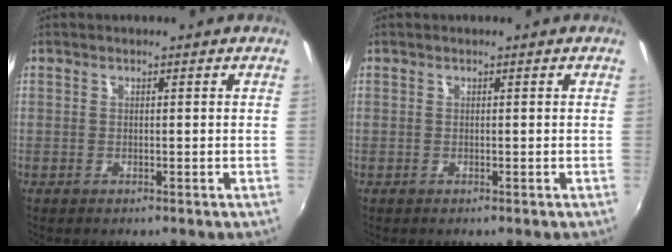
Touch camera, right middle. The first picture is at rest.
{"total": 0.0}